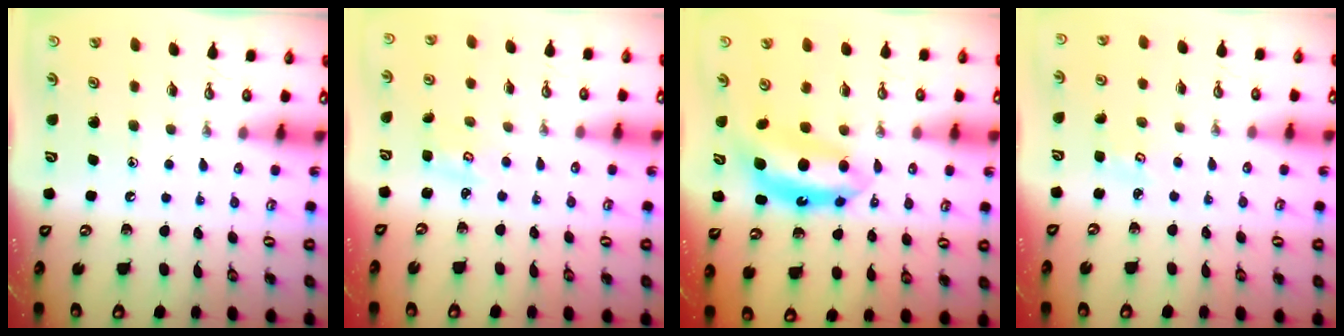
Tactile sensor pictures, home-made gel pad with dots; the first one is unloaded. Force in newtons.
{"total": 1.7, "press": 1.7, "slide": 0.2}
{"total": 7.3, "press": 7.3, "slide": 0.5}
{"total": 2.1, "press": 2.1, "slide": 0.2}